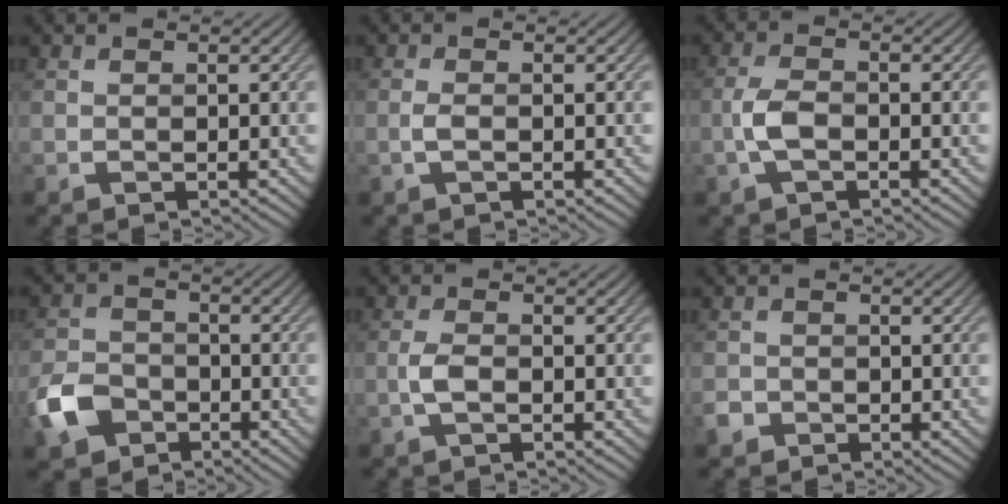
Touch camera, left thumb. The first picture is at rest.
{"total": 1.4, "force": [-0.4, 0.4, 1.2], "torque": [-0.028, 0.002, -0.012]}
{"total": 3.6, "force": [-1.3, 1.6, 3.0], "torque": [-0.071, 0.002, -0.034]}
{"total": 6.1, "force": [-3.3, 4.2, 2.9], "torque": [-0.074, -0.003, -0.077]}
{"total": 2.4, "force": [-0.8, 0.9, 2.1], "torque": [-0.051, 0.002, -0.021]}
{"total": 1.8, "force": [-1.1, 1.3, 0.5], "torque": [-0.009, -0.004, -0.026]}